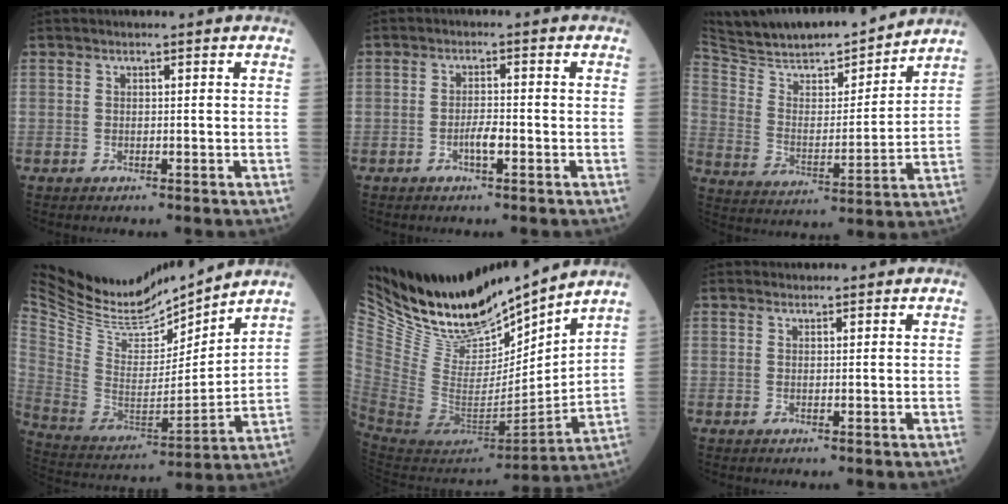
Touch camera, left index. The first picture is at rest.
{"total": 2.3, "force": [-1.2, 0.3, 1.9], "torque": [-0.032, -0.002, -0.024]}
{"total": 18.0, "force": [16.6, 2.7, 6.4], "torque": [-0.110, -0.008, 0.267]}
{"total": 22.0, "force": [20.3, 4.5, 7.2], "torque": [-0.164, -0.021, 0.362]}
{"total": 20.2, "force": [19.1, 3.3, 5.9], "torque": [-0.126, -0.053, 0.349]}
{"total": 0.6, "force": [0.6, 0.1, -0.2], "torque": [-0.005, 0.003, 0.010]}